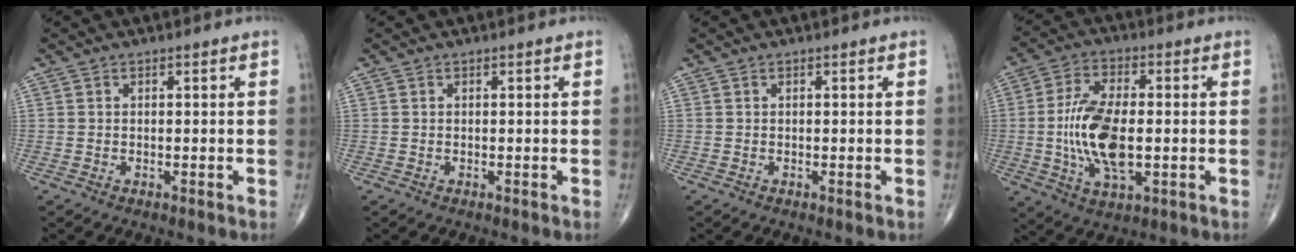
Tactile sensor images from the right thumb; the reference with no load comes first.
{"total": 0.0}
{"total": 0.0}
{"total": 13.9, "force": [-1.2, 6.5, 12.2], "torque": [-0.237, 0.000, -0.021]}